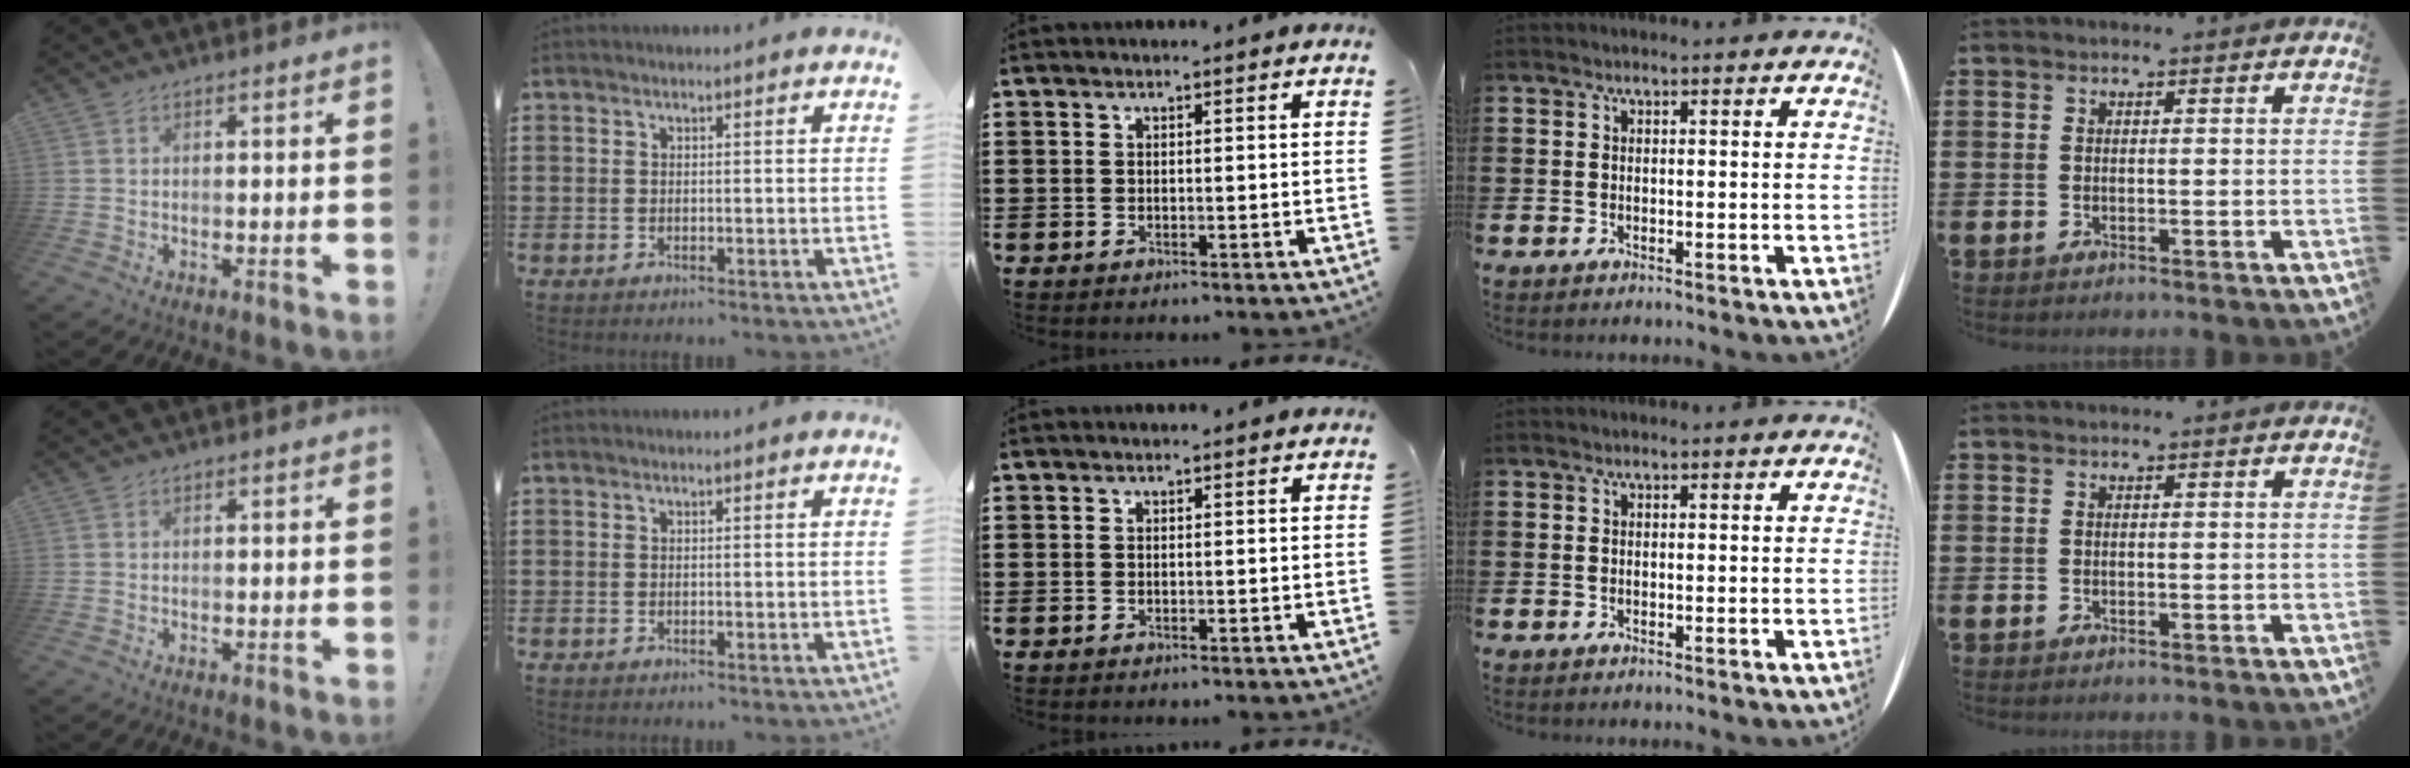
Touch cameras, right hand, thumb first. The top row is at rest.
{}